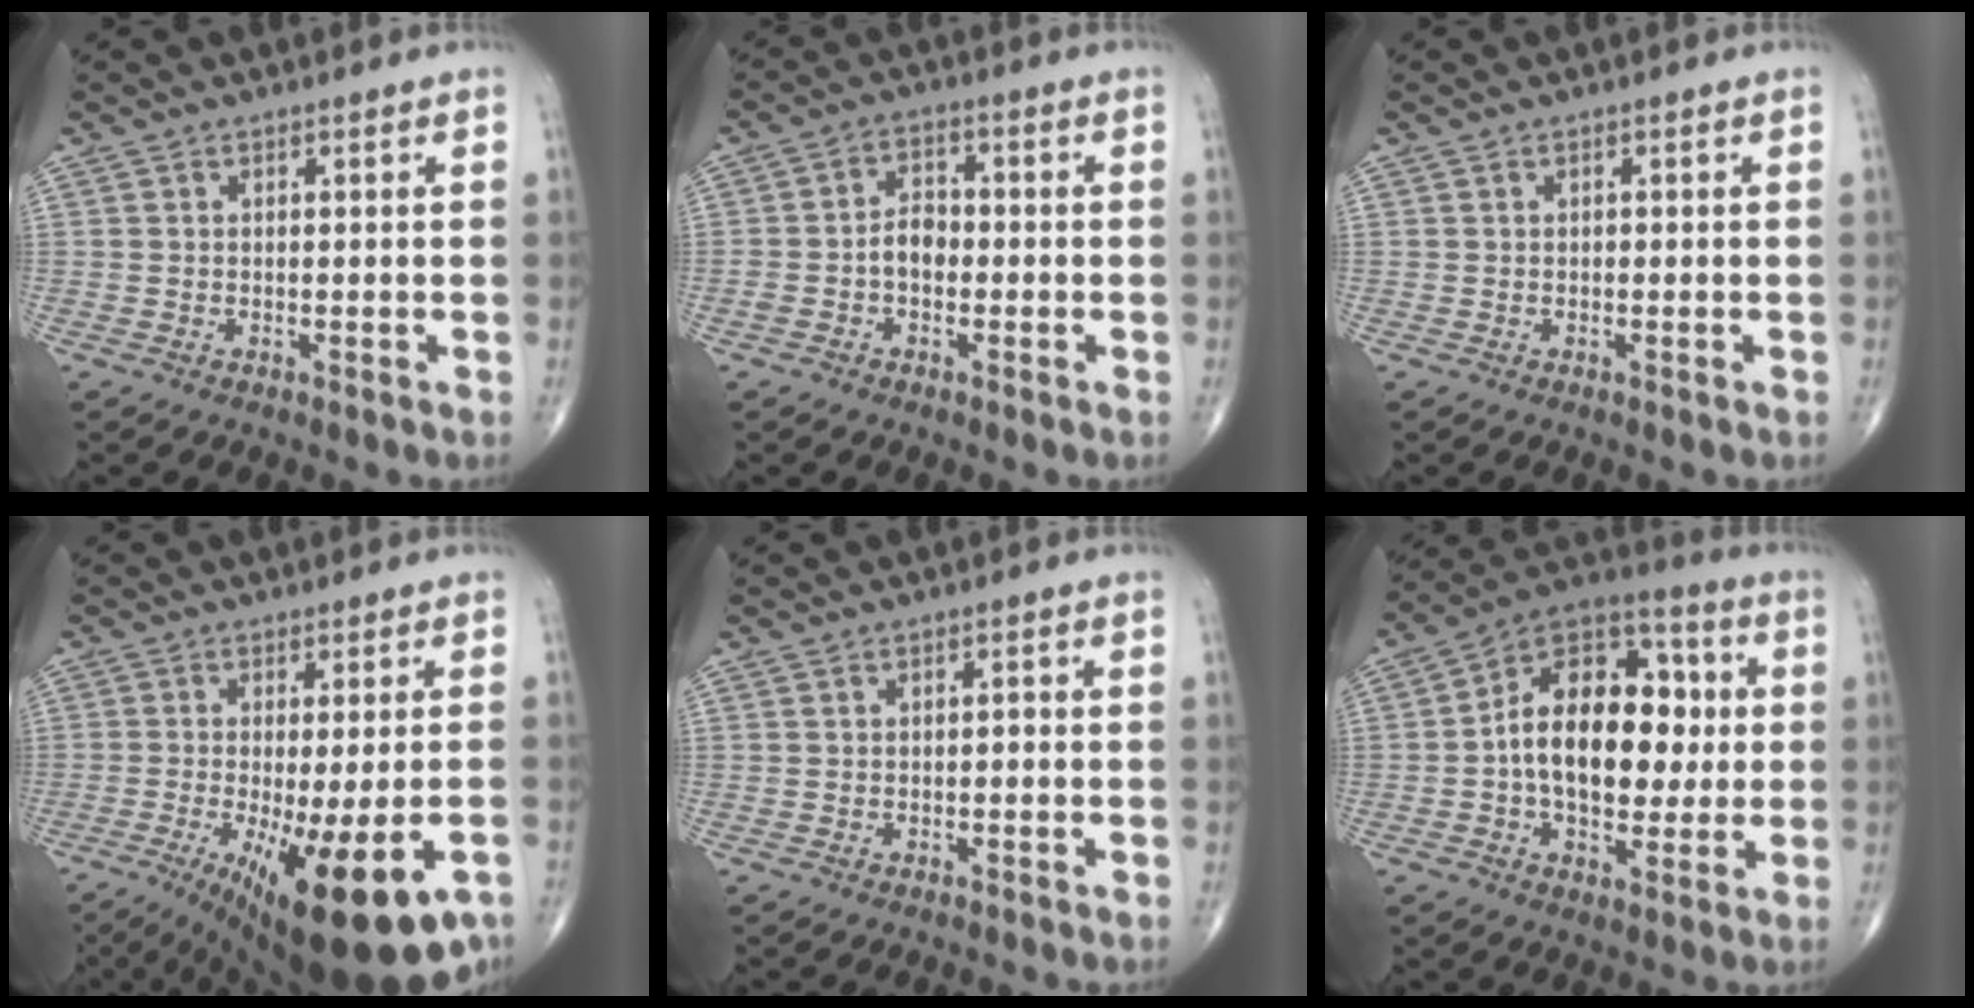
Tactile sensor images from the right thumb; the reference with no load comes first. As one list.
[{"total": 4.7, "force": [-1.1, 3.2, 3.2], "torque": [-0.049, 0.023, -0.026]}, {"total": 0.0}, {"total": 19.7, "force": [-9.1, 5.8, 16.5], "torque": [-0.211, -0.021, -0.124]}, {"total": 0.7, "force": [-0.1, 0.4, 0.5], "torque": [-0.004, 0.002, -0.005]}, {"total": 20.2, "force": [0.4, 12.3, 15.9], "torque": [-0.216, 0.031, 0.002]}]